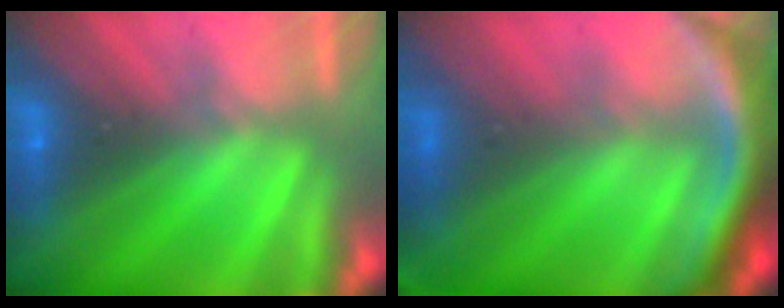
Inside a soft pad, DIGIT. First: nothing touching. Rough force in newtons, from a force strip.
{"total": 11.6}